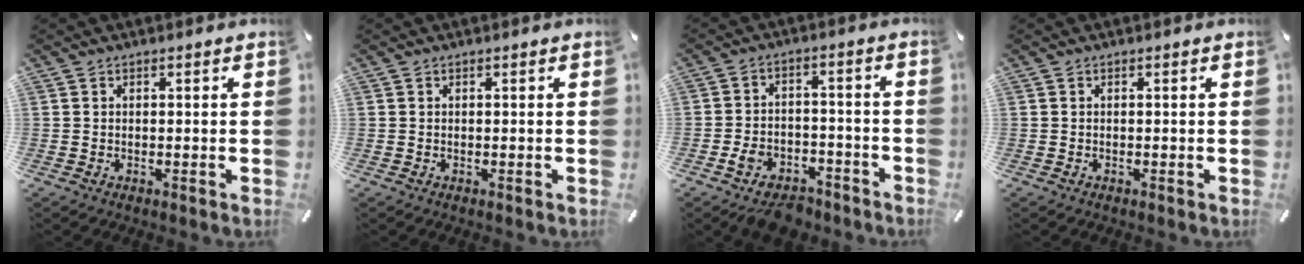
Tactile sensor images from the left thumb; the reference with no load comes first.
{"total": 0.0}
{"total": 7.6, "force": [-5.9, 4.0, 2.5], "torque": [-0.036, 0.039, -0.107]}
{"total": 0.0}